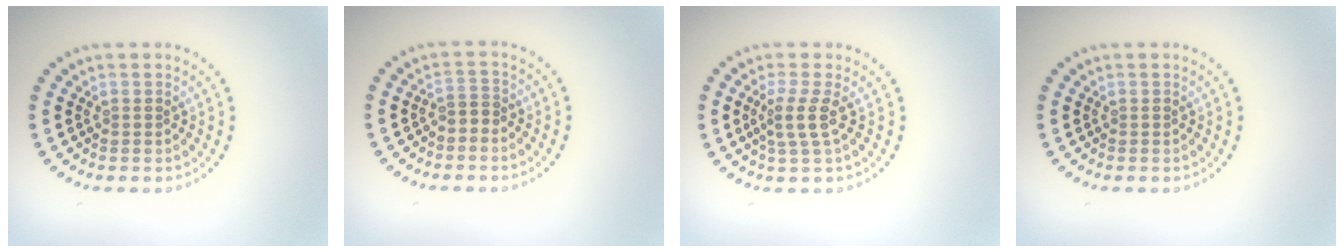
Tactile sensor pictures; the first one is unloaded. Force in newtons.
{"total": 1.3, "press": 1.0, "slide": 0.8}
{"total": 2.3, "press": 1.7, "slide": 1.5}
{"total": 0.0}